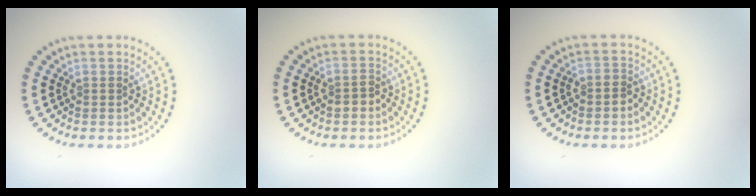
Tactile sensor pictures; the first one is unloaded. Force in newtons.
{"total": 1.4, "press": 1.3, "slide": 0.4}
{"total": 1.1, "press": 0.9, "slide": 0.5}